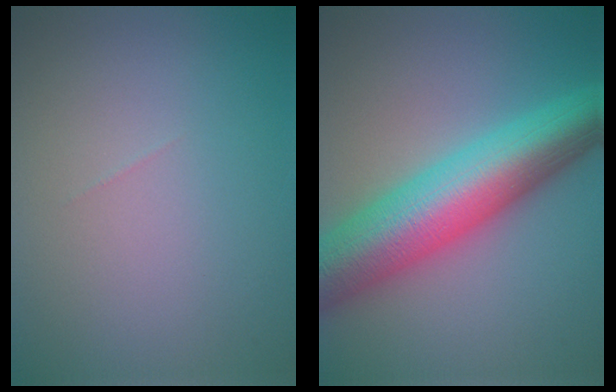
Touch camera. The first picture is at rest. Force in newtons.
{"total": 11.4, "press": 11.4, "slide": 0.2}